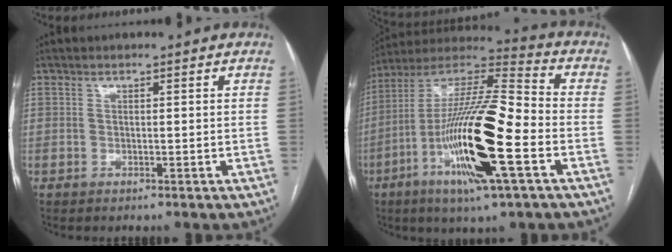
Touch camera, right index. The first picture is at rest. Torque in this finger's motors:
{"motor_torque": [2.14, 0.00, 0.64, 0.18]}